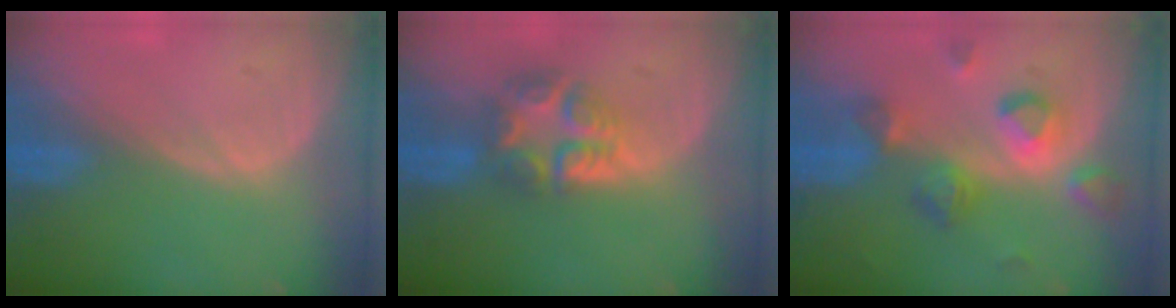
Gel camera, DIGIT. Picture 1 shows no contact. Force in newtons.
{"total": 7.6, "press": 6.6, "slide": 3.9}
{"total": 7.9, "press": 7.7, "slide": 2.1}